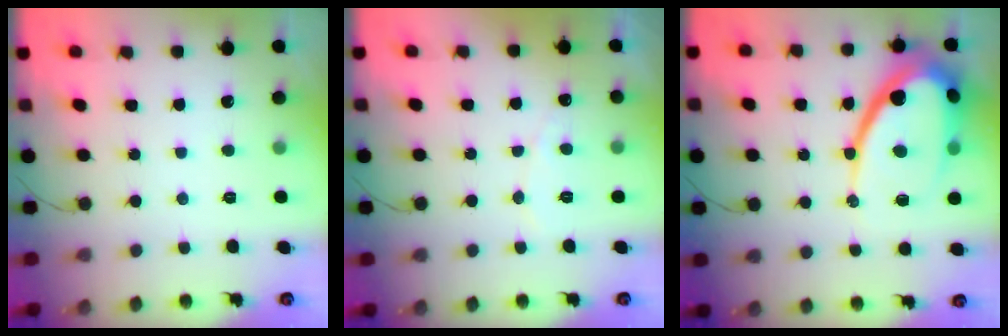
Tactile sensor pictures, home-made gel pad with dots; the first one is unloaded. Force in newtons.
{"total": 4.5, "press": 4.5, "slide": 0.3}
{"total": 18.7, "press": 18.6, "slide": 1.5}